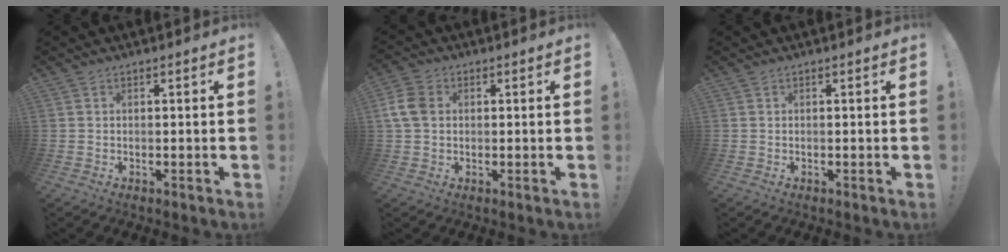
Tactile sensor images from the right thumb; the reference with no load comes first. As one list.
[{"total": 7.7, "force": [1.2, 5.7, 5.1], "torque": [-0.113, 0.006, 0.024]}, {"total": 0.0}]